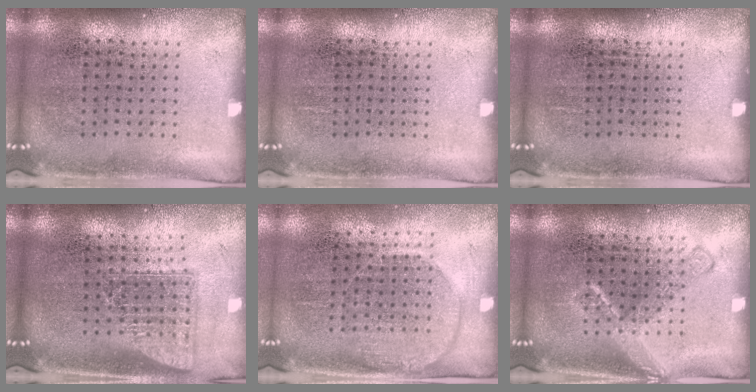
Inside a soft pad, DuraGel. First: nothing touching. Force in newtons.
{"total": 0.0}
{"total": 0.0}
{"total": 1.6, "press": 1.2, "slide": 1.0}
{"total": 1.4, "press": 1.3, "slide": 0.7}
{"total": 2.3, "press": 2.3, "slide": 0.4}